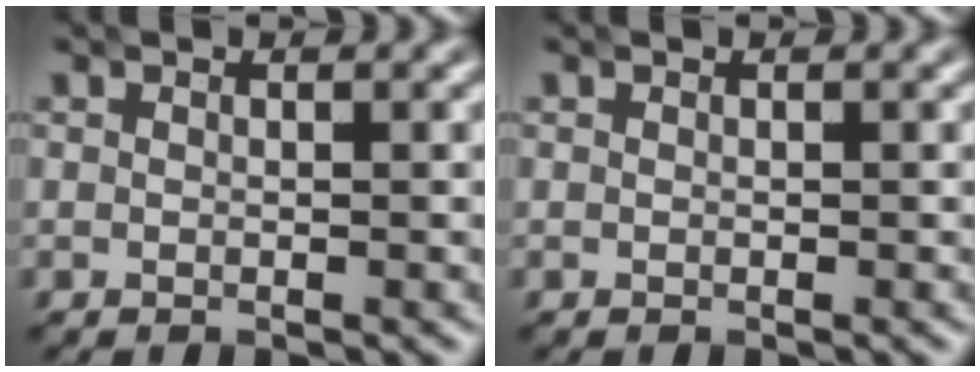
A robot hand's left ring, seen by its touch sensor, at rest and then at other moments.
{"total": 0.0}